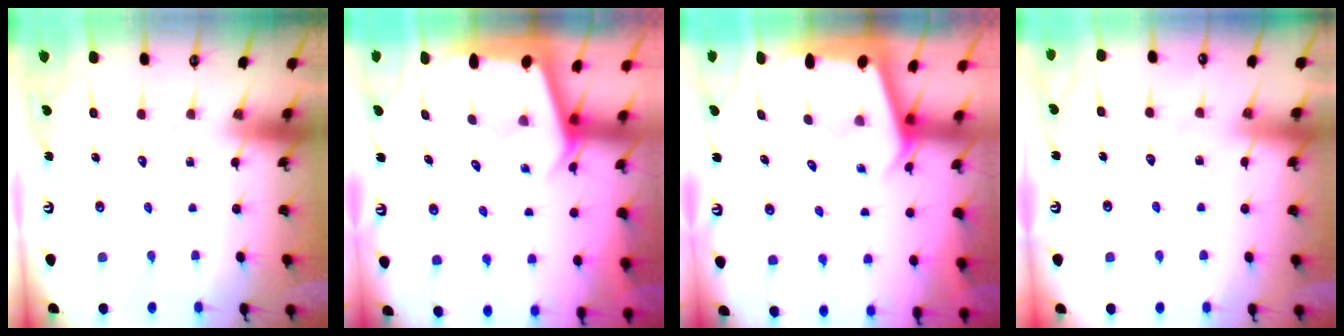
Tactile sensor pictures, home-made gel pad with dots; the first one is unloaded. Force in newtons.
{"total": 2.3, "press": 2.3, "slide": 0.3}
{"total": 2.3, "press": 2.3, "slide": 0.3}
{"total": 4.3, "press": 4.3, "slide": 0.6}